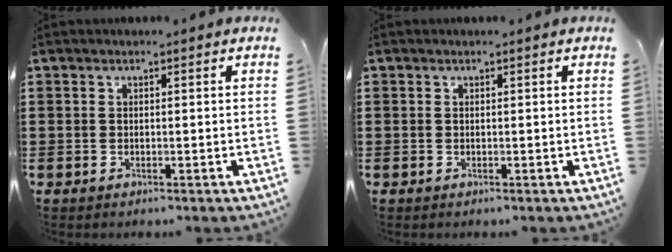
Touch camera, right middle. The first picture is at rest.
{"total": 0.0}